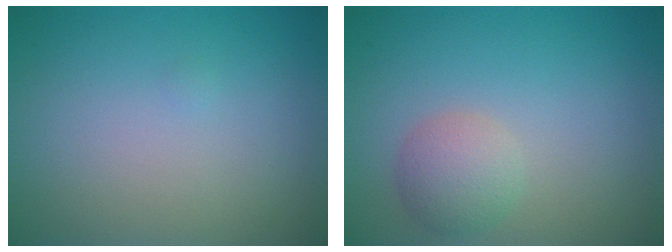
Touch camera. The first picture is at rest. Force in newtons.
{"total": 2.7, "press": 2.7, "slide": 0.1}